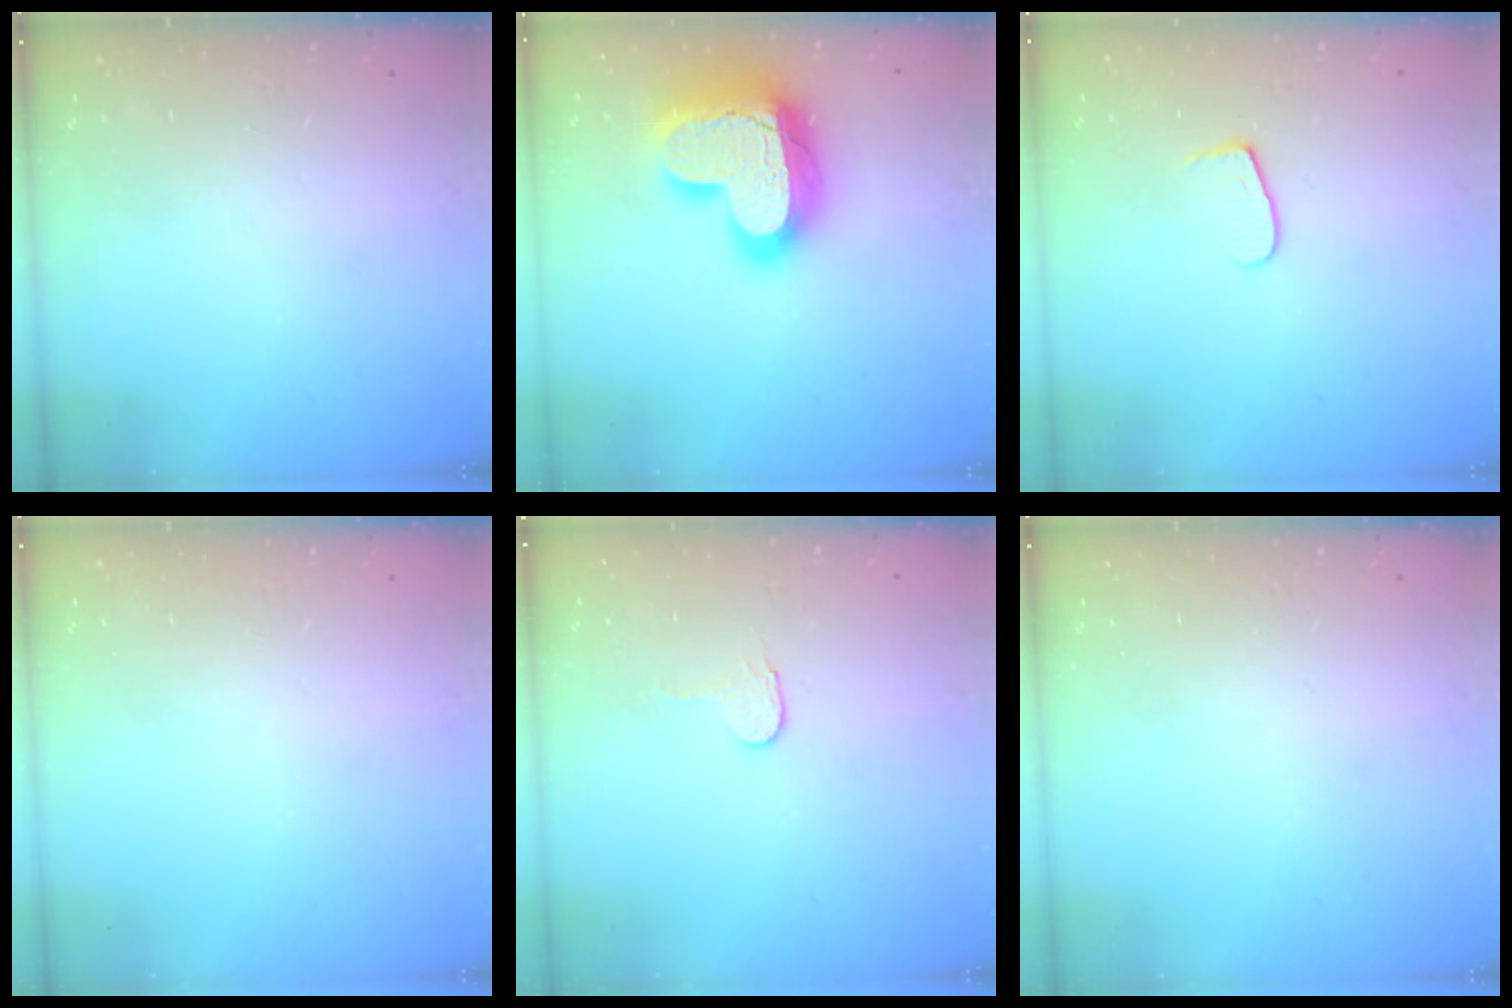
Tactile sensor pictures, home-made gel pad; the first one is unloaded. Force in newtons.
{"total": 23.6, "press": 23.5, "slide": 2.0}
{"total": 5.5, "press": 5.5, "slide": 0.5}
{"total": 0.0}
{"total": 2.9, "press": 2.9, "slide": 0.3}
{"total": 0.0}